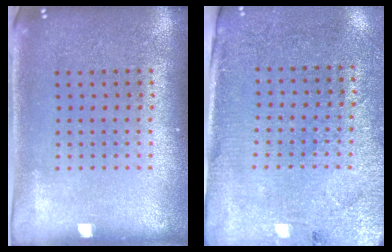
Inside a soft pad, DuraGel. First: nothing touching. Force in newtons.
{"total": 2.7, "press": 2.5, "slide": 1.1}